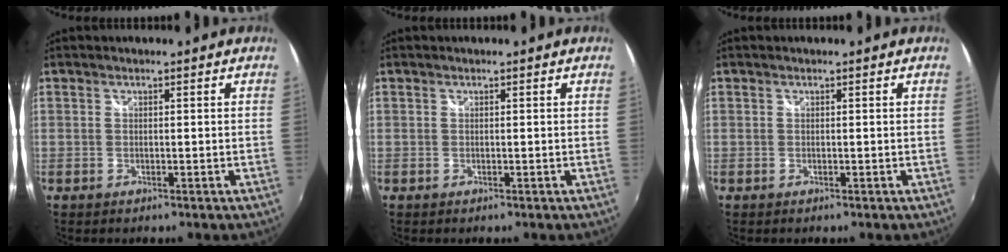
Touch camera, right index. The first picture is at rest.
{"total": 0.0}
{"total": 0.0}